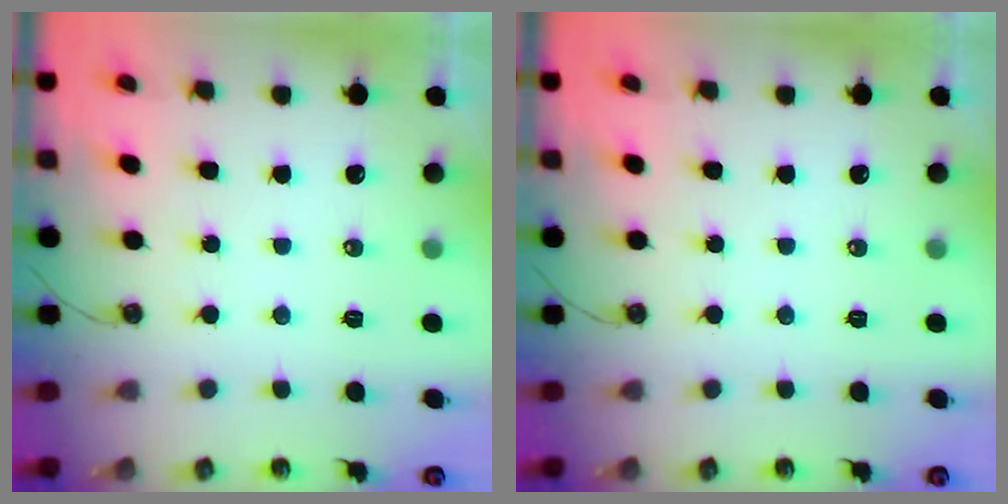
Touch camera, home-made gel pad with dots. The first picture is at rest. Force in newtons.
{"total": 0.0}